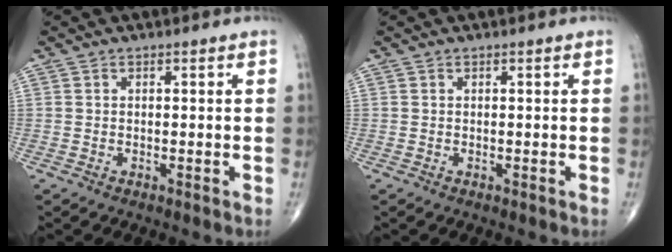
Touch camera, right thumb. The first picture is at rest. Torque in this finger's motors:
{"motor_torque": [-0.08, 0.08, 0.09, 0.09, 0.02]}